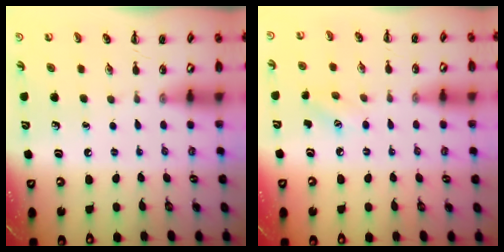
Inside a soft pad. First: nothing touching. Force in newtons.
{"total": 4.8, "press": 4.6, "slide": 1.3}